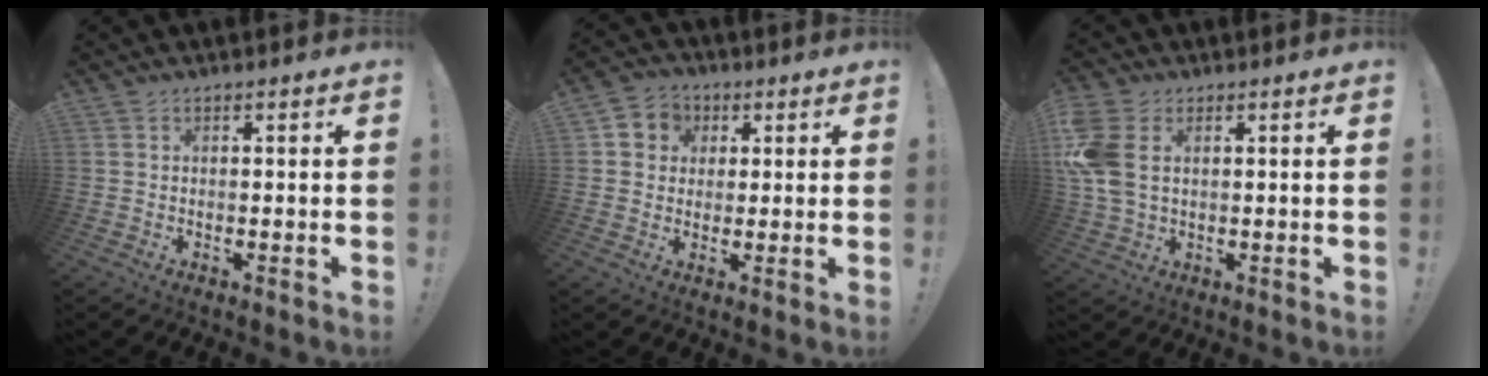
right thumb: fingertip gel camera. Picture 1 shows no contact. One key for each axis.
{"total": 6.3, "fx": 0.8, "fy": 6.0, "fz": 1.8, "tx": -0.025, "ty": 0.007, "tz": 0.017}
{"total": 10.6, "fx": 2.4, "fy": 7.2, "fz": 7.4, "tx": -0.163, "ty": 0.000, "tz": 0.050}